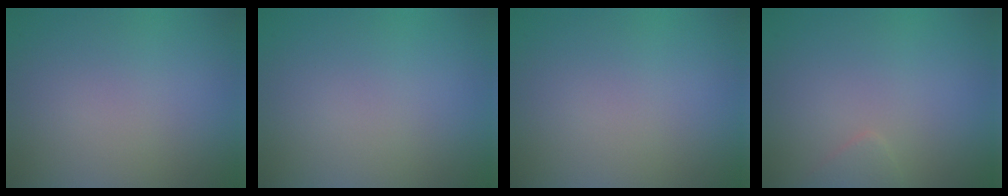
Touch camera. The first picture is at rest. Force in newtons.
{"total": 0.0}
{"total": 0.0}
{"total": 1.0, "press": 1.0, "slide": 0.1}